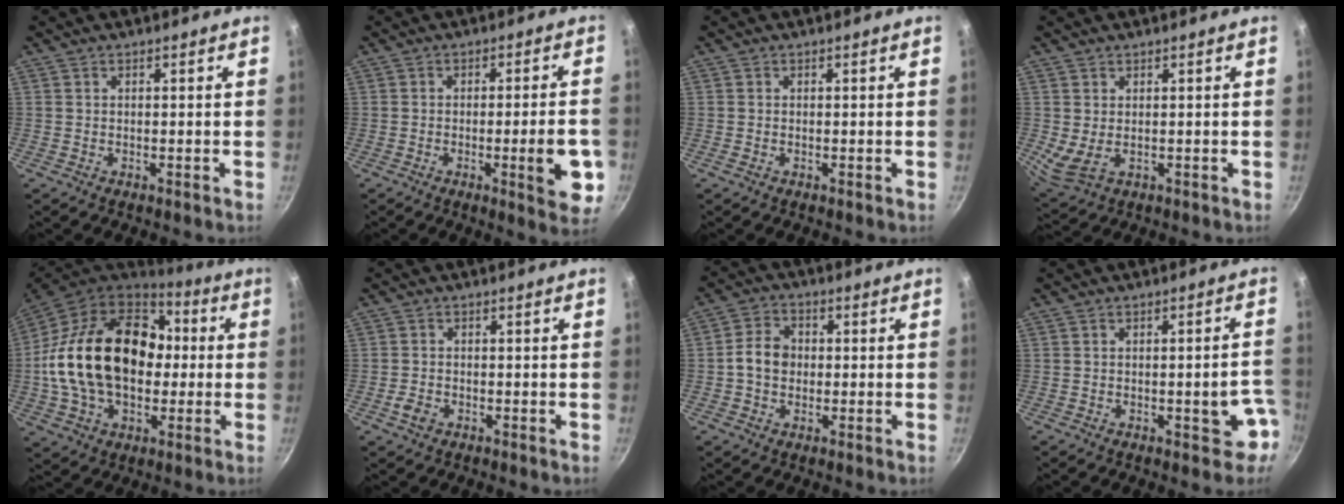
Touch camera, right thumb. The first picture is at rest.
{"total": 9.7, "force": [-2.6, 2.1, 9.1], "torque": [-0.107, 0.006, -0.034]}
{"total": 1.0, "force": [-0.6, 0.6, 0.6], "torque": [-0.015, 0.000, -0.015]}
{"total": 4.4, "force": [0.3, 2.8, 3.4], "torque": [-0.060, -0.013, 0.018]}
{"total": 26.8, "force": [0.6, 18.4, 19.6], "torque": [-0.330, 0.045, 0.012]}
{"total": 2.7, "force": [-1.2, 1.9, 1.4], "torque": [-0.027, 0.011, -0.024]}
{"total": 6.0, "force": [-0.3, 4.8, 3.6], "torque": [-0.047, 0.017, -0.016]}
{"total": 6.7, "force": [-2.2, 2.9, 5.6], "torque": [-0.028, 0.036, -0.022]}